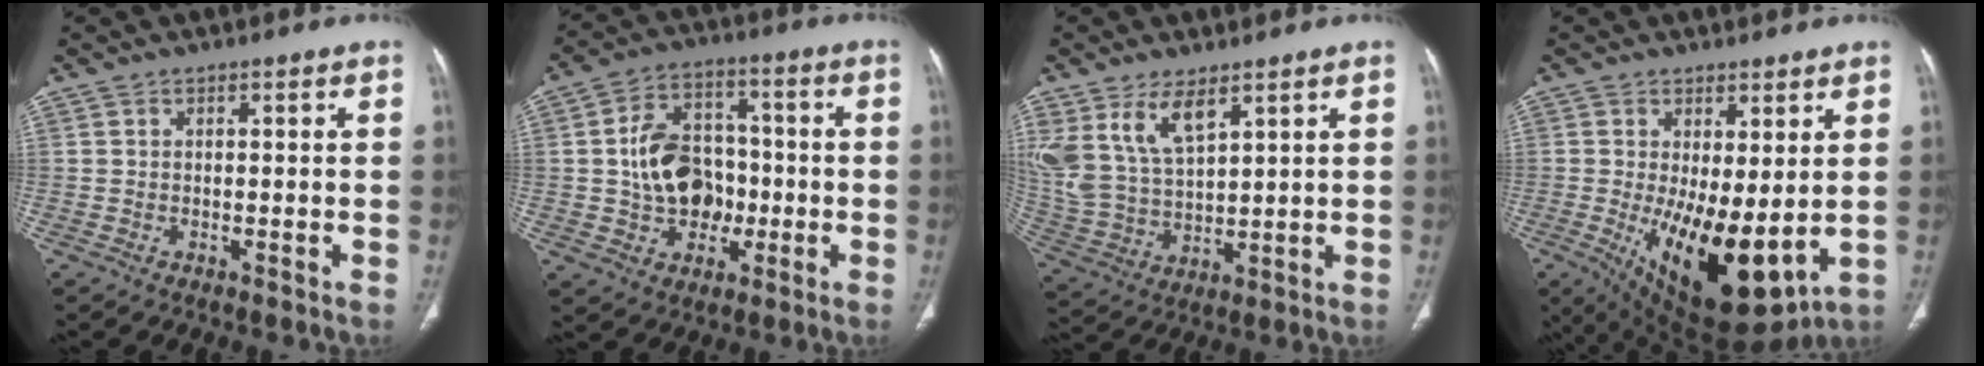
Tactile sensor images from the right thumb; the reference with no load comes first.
{"total": 13.1, "force": [-1.2, 10.0, 8.4], "torque": [-0.109, 0.029, -0.018]}
{"total": 12.1, "force": [6.7, 5.8, 8.3], "torque": [-0.166, -0.023, 0.150]}
{"total": 16.0, "force": [-1.5, 6.8, 14.5], "torque": [-0.232, -0.037, 0.002]}